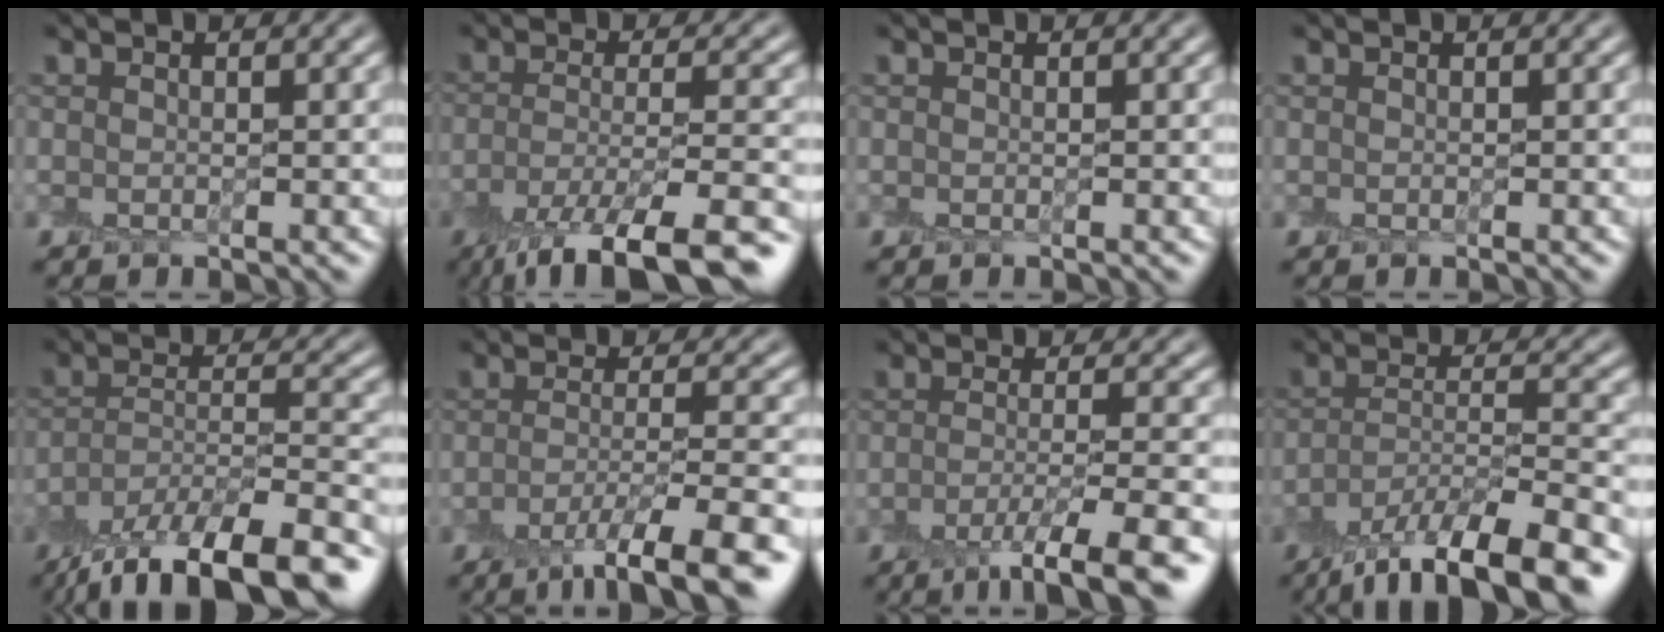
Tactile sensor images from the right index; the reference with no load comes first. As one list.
[{"total": 10.6, "force": [-6.7, 3.0, 7.7], "torque": [-0.127, -0.014, -0.110]}, {"total": 0.0}, {"total": 0.0}, {"total": 13.3, "force": [-10.2, 4.2, 7.5], "torque": [-0.139, -0.010, -0.159]}, {"total": 8.0, "force": [-4.3, 1.7, 6.5], "torque": [-0.089, -0.003, -0.074]}, {"total": 6.9, "force": [-3.6, 1.3, 5.8], "torque": [-0.079, -0.002, -0.063]}, {"total": 11.5, "force": [-8.2, 3.4, 7.4], "torque": [-0.126, -0.005, -0.135]}]